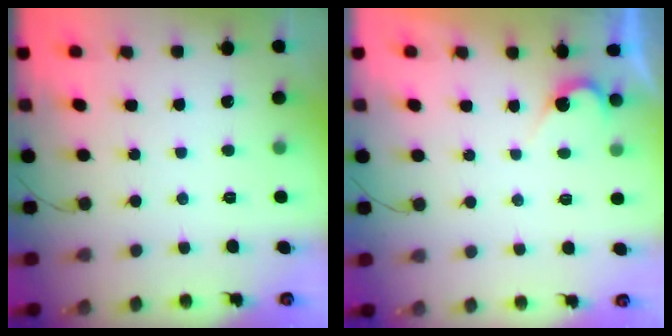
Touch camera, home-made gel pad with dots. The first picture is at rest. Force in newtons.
{"total": 3.0, "press": 3.0, "slide": 0.3}